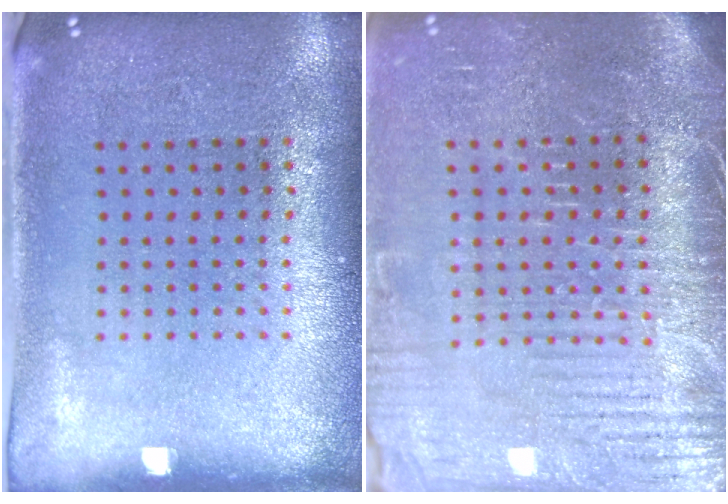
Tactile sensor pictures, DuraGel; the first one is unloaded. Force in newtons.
{"total": 4.3, "press": 4.0, "slide": 1.6}